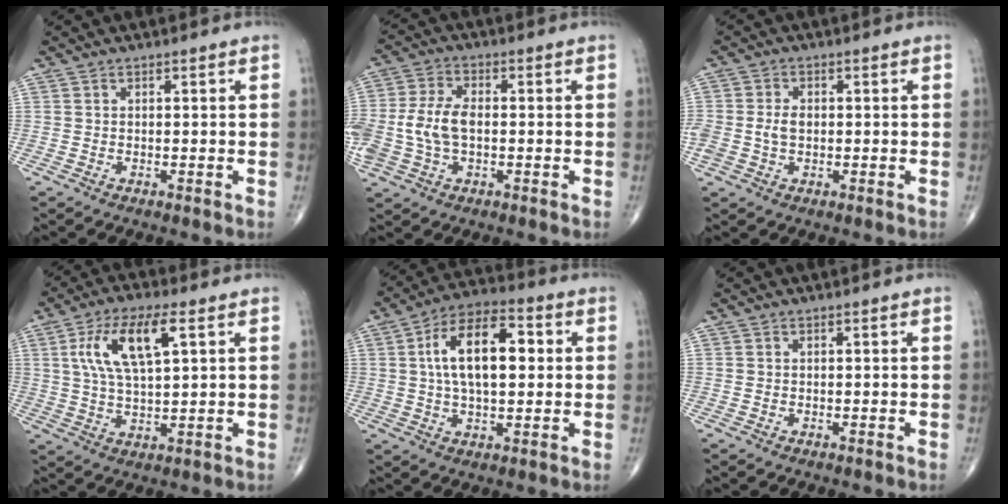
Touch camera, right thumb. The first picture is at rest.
{"total": 9.8, "force": [-0.9, 5.9, 7.7], "torque": [-0.176, 0.018, -0.018]}
{"total": 5.1, "force": [-0.2, 3.6, 3.7], "torque": [-0.085, 0.011, -0.002]}
{"total": 12.0, "force": [4.0, 4.3, 10.5], "torque": [-0.203, 0.001, 0.075]}
{"total": 14.8, "force": [2.2, 7.4, 12.6], "torque": [-0.207, 0.019, 0.032]}
{"total": 0.0}